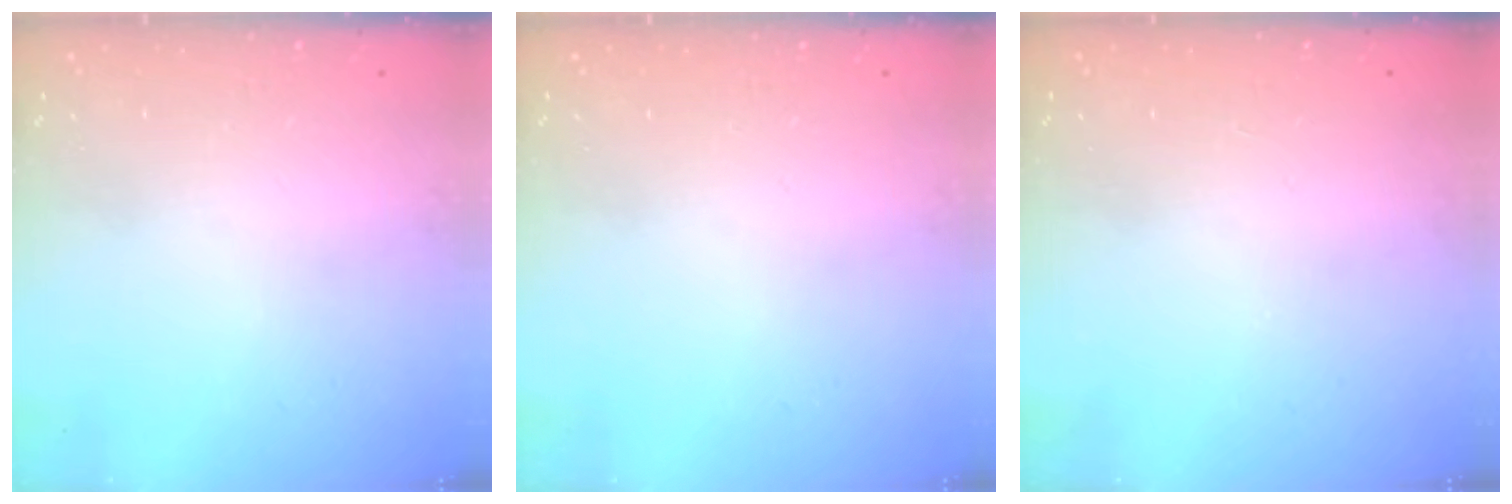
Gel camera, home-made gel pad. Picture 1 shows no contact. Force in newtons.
{"total": 0.0}
{"total": 0.0}